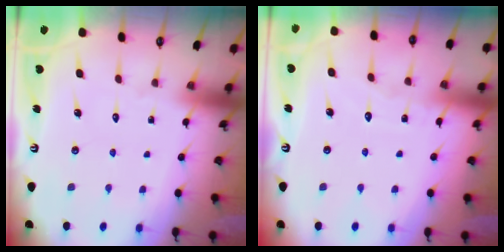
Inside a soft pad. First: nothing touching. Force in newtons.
{"total": 4.1, "press": 4.1, "slide": 0.5}